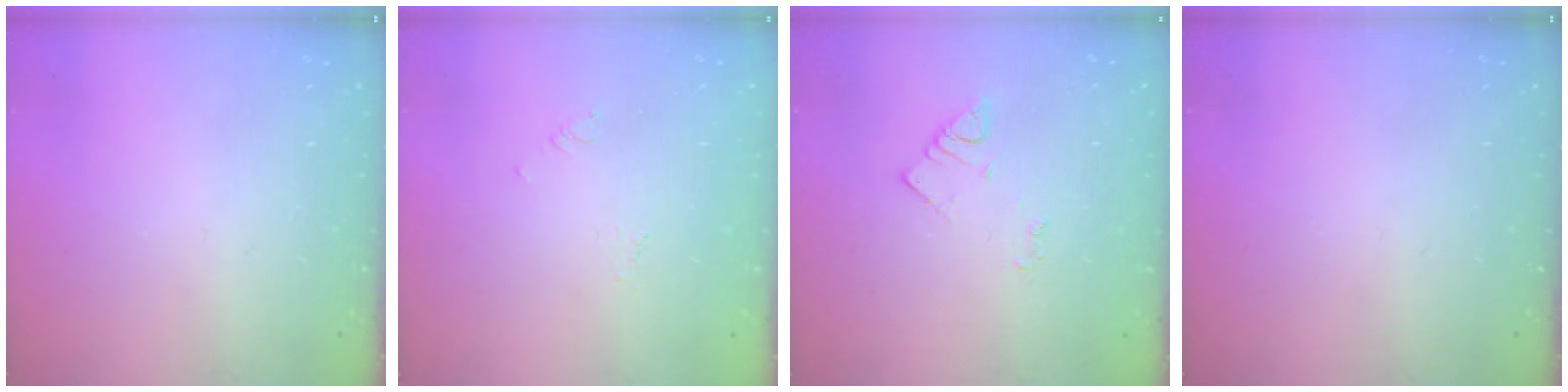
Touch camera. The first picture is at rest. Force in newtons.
{"total": 2.7, "press": 2.7, "slide": 0.2}
{"total": 2.9, "press": 2.9, "slide": 0.3}
{"total": 0.0}